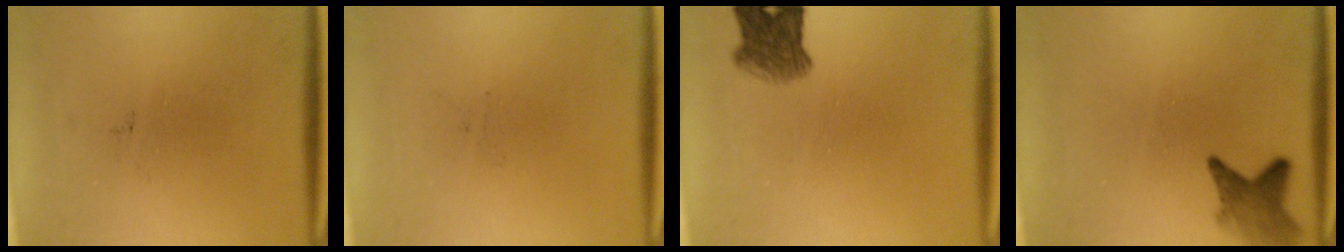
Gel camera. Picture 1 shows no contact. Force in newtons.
{"total": 0.0}
{"total": 4.8}
{"total": 3.4}